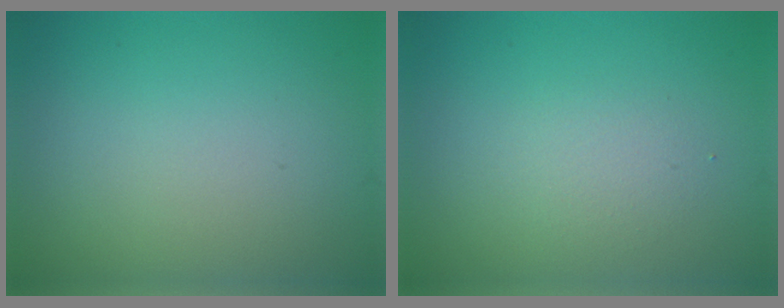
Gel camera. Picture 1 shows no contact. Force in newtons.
{"total": 1.6, "press": 1.6, "slide": 0.1}